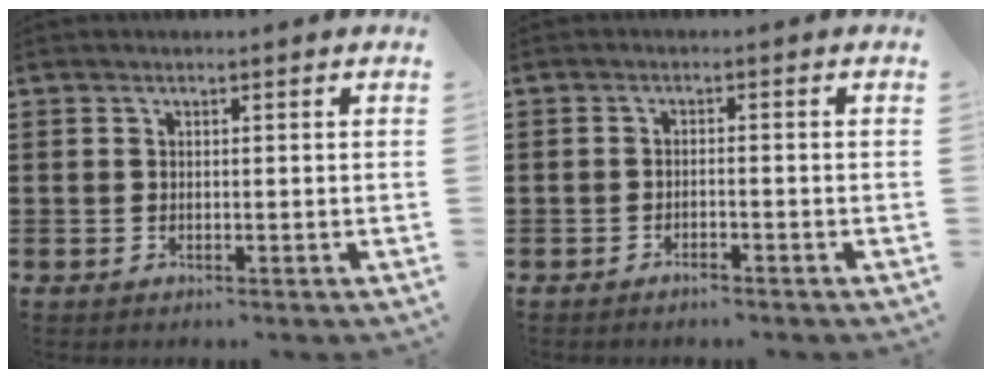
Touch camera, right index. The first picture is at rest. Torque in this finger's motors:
{"motor_torque": [0.31, -0.21, 0.11, 0.00]}